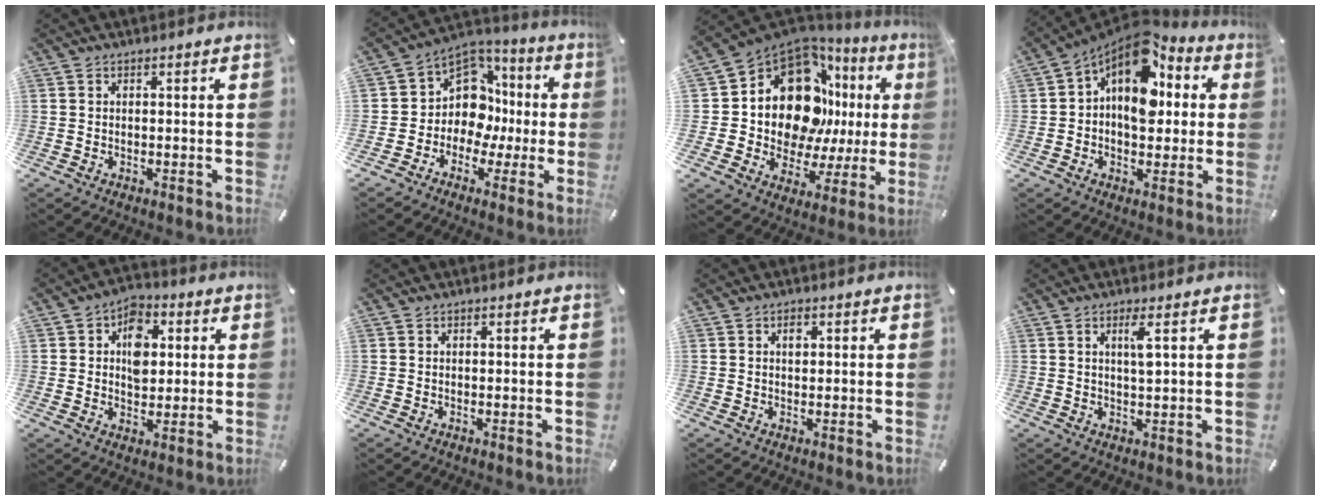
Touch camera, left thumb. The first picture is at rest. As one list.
[{"total": 12.1, "force": [0.2, 10.9, 5.1], "torque": [-0.106, -0.016, 0.012]}, {"total": 17.2, "force": [6.4, 11.6, 11.0], "torque": [-0.186, -0.066, 0.108]}, {"total": 14.0, "force": [4.6, 9.2, 9.5], "torque": [-0.157, -0.040, 0.081]}, {"total": 8.5, "force": [1.5, 6.6, 5.1], "torque": [-0.068, 0.004, 0.024]}, {"total": 0.0}, {"total": 1.4, "force": [0.4, 1.0, 0.9], "torque": [-0.005, -0.002, 0.004]}, {"total": 3.5, "force": [1.3, 0.3, 3.3], "torque": [-0.060, -0.003, 0.016]}]